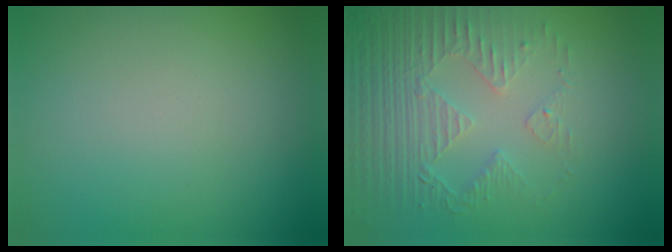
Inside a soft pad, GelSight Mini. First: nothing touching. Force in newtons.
{"total": 5.2, "press": 3.5, "slide": 3.9}